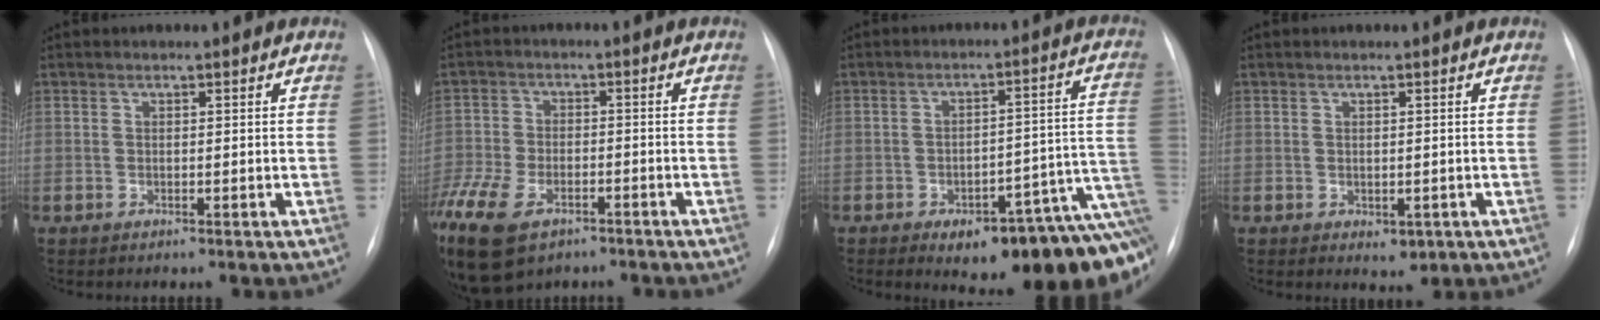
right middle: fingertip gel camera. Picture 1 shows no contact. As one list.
[{"total": 21.1, "force": [-12.5, 11.8, 12.2], "torque": [-0.363, -0.041, -0.207]}, {"total": 18.4, "force": [-10.3, 5.7, 14.1], "torque": [-0.083, 0.050, -0.125]}, {"total": 2.1, "force": [-0.7, 1.4, 1.4], "torque": [-0.013, -0.002, 0.000]}]